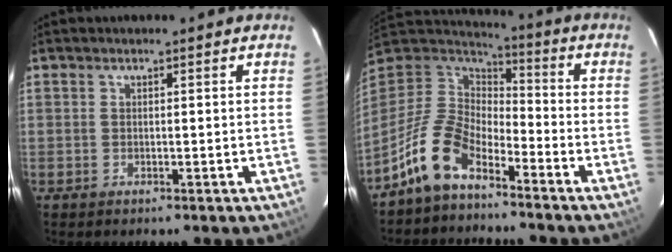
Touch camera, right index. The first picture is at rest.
{"total": 12.4, "force": [-8.1, 5.9, 7.2], "torque": [-0.156, 0.013, -0.165]}